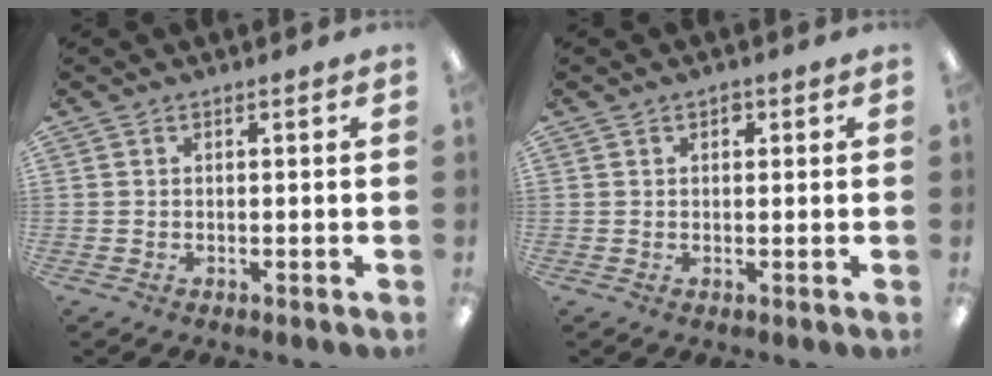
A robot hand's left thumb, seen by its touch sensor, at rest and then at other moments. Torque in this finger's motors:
{"motor_torque": [-0.11, 0.01, -0.34, 0.32, 0.03]}